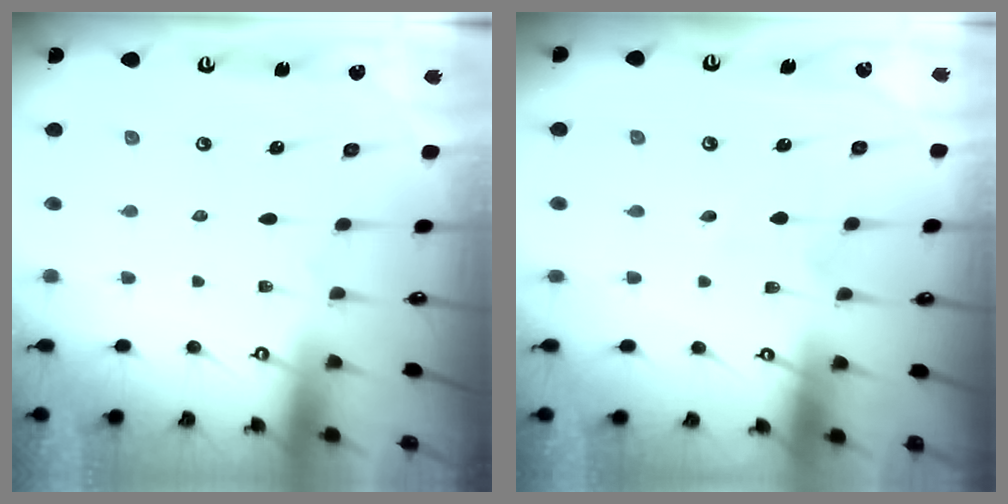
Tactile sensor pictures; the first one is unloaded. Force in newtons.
{"total": 2.2, "press": 2.0, "slide": 0.8}